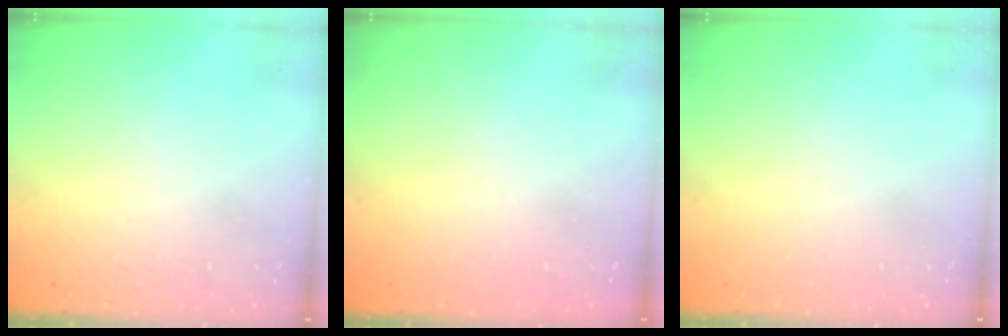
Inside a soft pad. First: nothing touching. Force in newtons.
{"total": 1.0, "press": 1.0, "slide": 0.1}
{"total": 0.0}